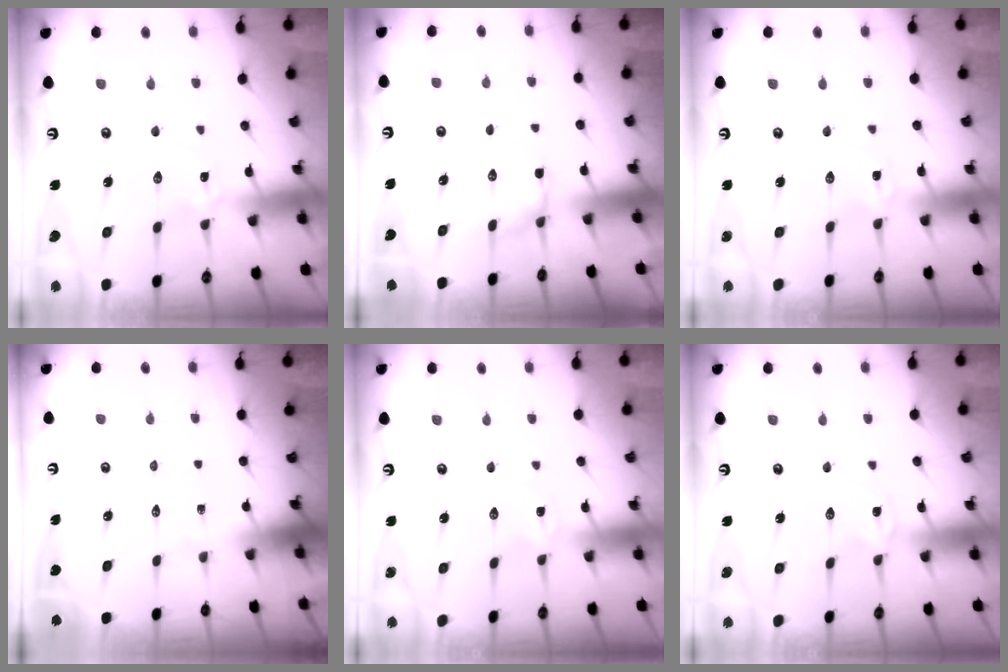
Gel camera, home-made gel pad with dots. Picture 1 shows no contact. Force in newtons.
{"total": 4.5, "press": 4.2, "slide": 1.8}
{"total": 0.0}
{"total": 0.0}
{"total": 0.0}
{"total": 0.0}